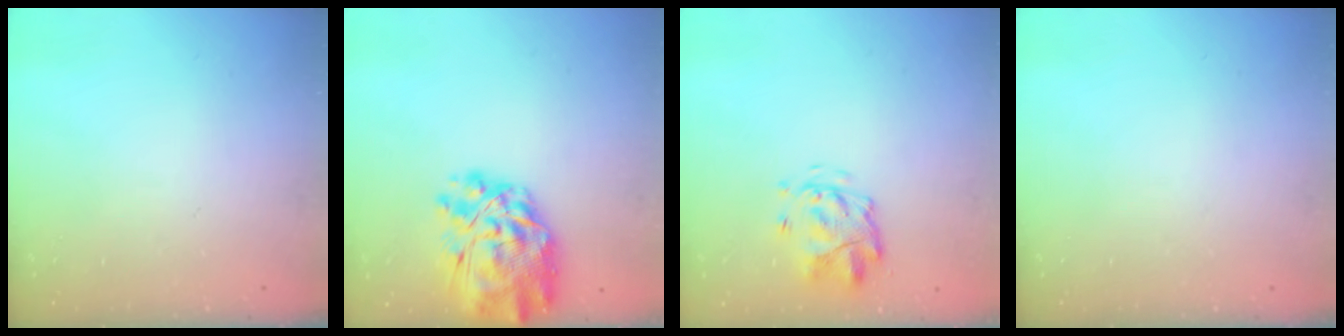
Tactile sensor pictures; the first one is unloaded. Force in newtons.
{"total": 17.1, "press": 16.2, "slide": 5.6}
{"total": 3.9, "press": 3.5, "slide": 1.7}
{"total": 0.0}